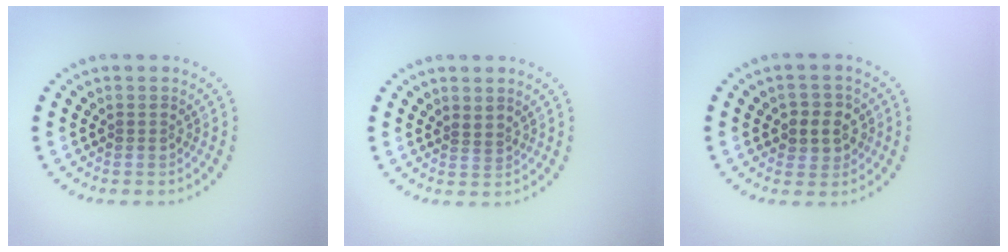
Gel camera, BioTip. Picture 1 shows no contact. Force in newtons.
{"total": 0.6, "press": 0.4, "slide": 0.4}
{"total": 3.0, "press": 2.8, "slide": 0.9}